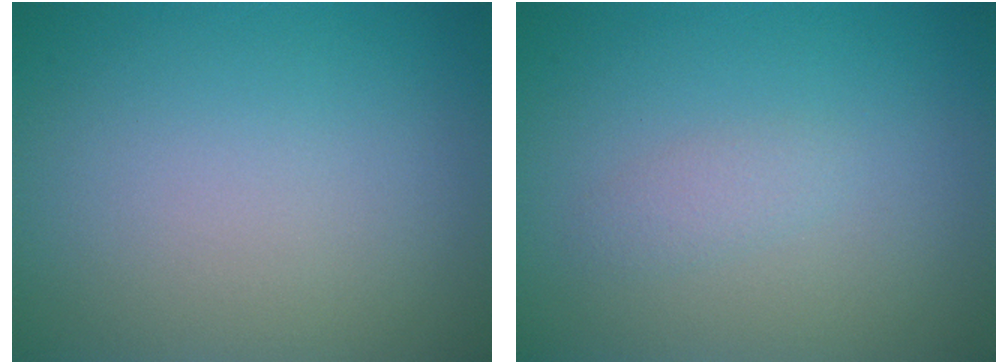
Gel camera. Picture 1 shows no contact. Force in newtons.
{"total": 1.1, "press": 1.1, "slide": 0.1}